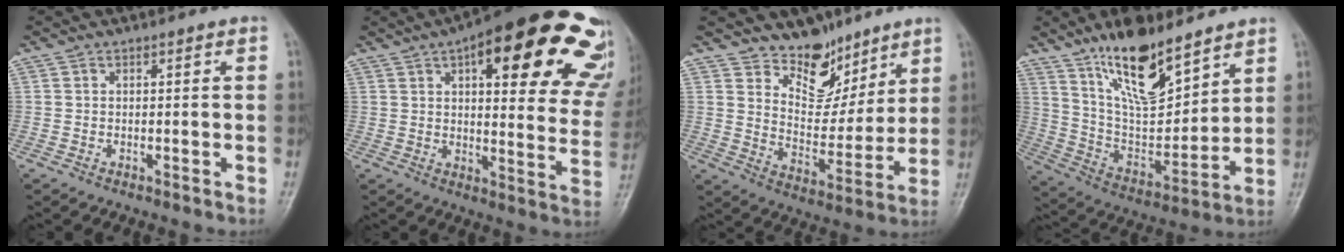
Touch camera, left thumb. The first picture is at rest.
{"total": 30.6, "force": [17.8, 10.1, 22.7], "torque": [-0.224, -0.035, 0.220]}
{"total": 11.4, "force": [8.7, 6.6, 3.2], "torque": [-0.007, -0.066, 0.155]}
{"total": 17.8, "force": [12.2, 6.6, 11.2], "torque": [-0.153, -0.072, 0.228]}